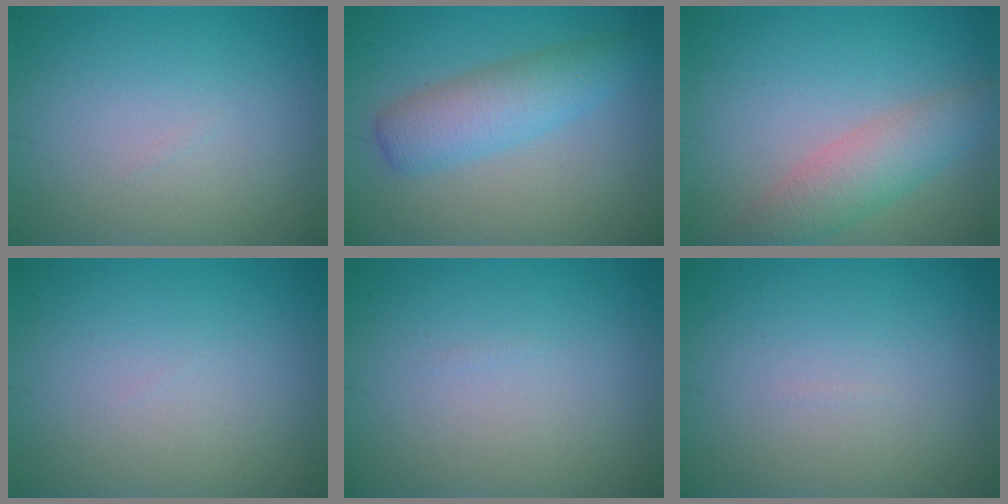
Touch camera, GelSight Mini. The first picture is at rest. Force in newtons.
{"total": 4.4, "press": 4.4, "slide": 0.1}
{"total": 4.1, "press": 4.1, "slide": 0.0}
{"total": 0.0}
{"total": 0.0}
{"total": 0.0}